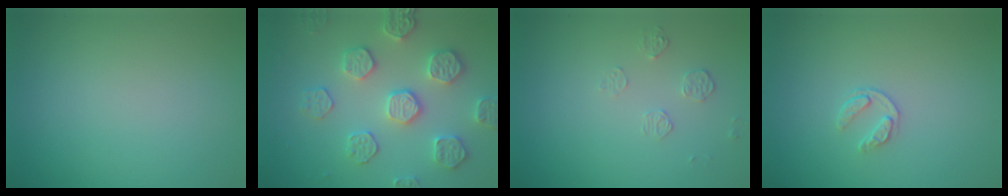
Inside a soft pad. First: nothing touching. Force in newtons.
{"total": 4.5, "press": 4.4, "slide": 0.8}
{"total": 1.3, "press": 0.6, "slide": 1.1}
{"total": 1.3, "press": 0.8, "slide": 1.1}